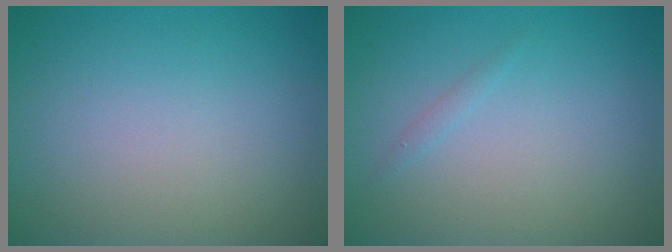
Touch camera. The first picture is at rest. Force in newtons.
{"total": 0.5, "press": 0.5, "slide": 0.0}